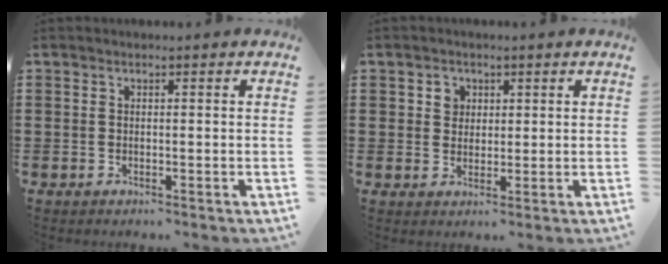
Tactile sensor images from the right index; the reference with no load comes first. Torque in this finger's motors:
{"motor_torque": [0.00, 0.00, 0.00, 0.03]}